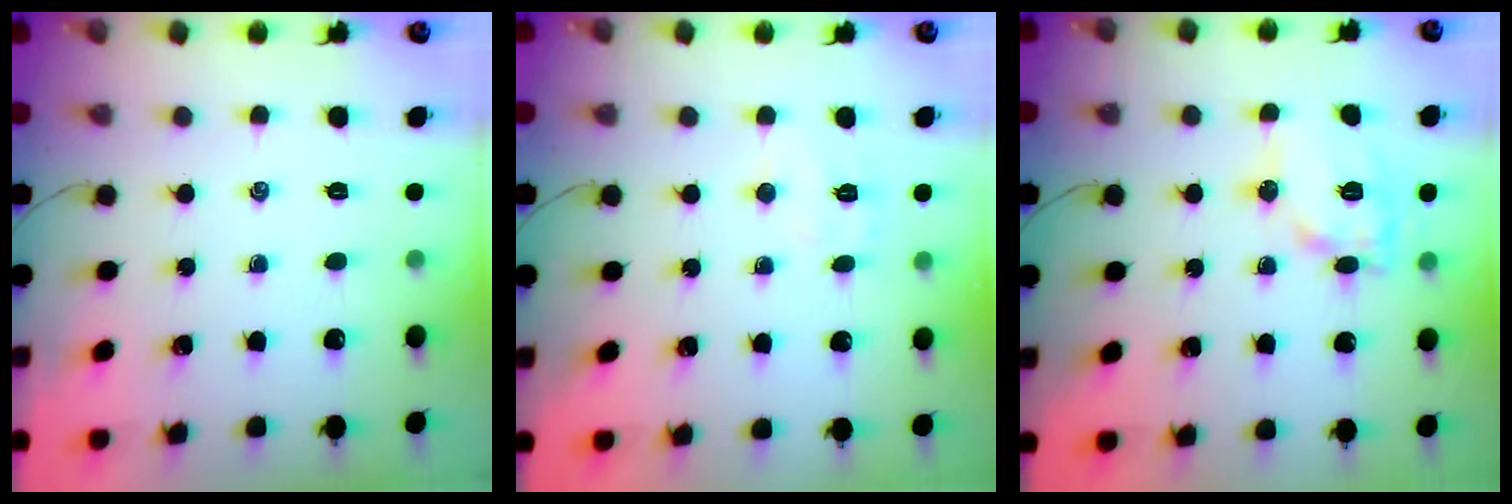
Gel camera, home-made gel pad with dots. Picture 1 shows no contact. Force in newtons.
{"total": 5.7, "press": 5.7, "slide": 0.8}
{"total": 11.7, "press": 11.7, "slide": 0.6}